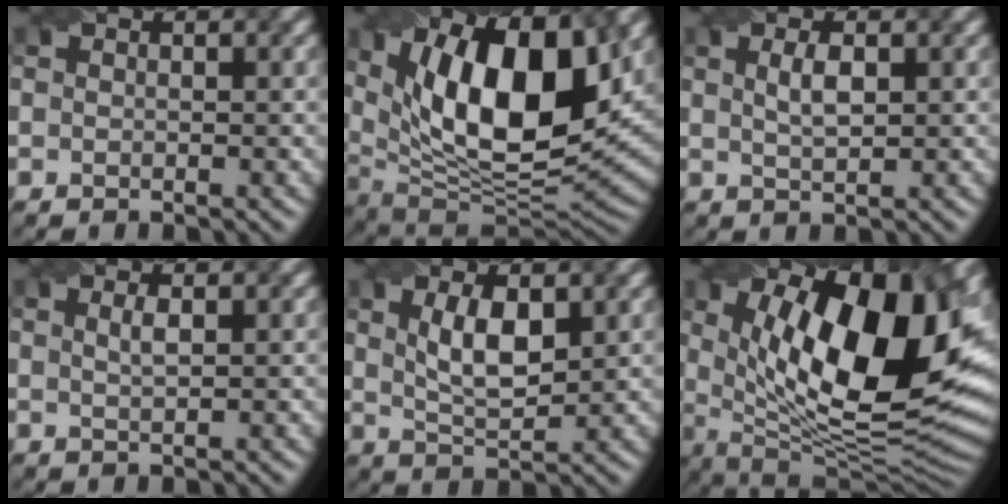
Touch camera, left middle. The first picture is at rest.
{"total": 15.5, "force": [4.7, 6.7, 13.2], "torque": [-0.202, 0.003, 0.074]}
{"total": 1.8, "force": [0.4, 0.6, 1.7], "torque": [-0.032, 0.001, 0.010]}
{"total": 0.9, "force": [0.2, 0.2, 0.8], "torque": [-0.013, 0.002, 0.004]}
{"total": 4.2, "force": [1.1, 1.7, 3.7], "torque": [-0.077, -0.002, 0.024]}
{"total": 16.5, "force": [3.9, 6.9, 14.5], "torque": [-0.206, -0.006, 0.064]}